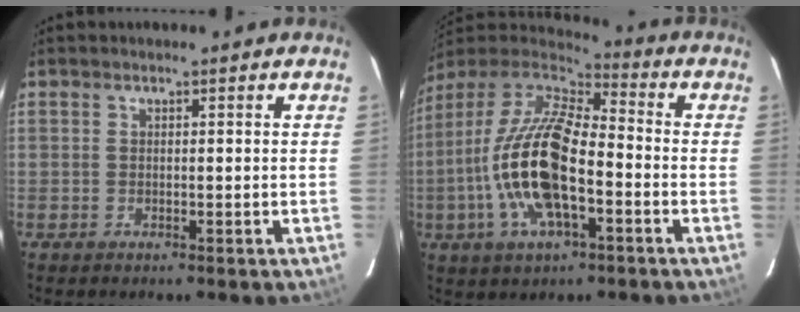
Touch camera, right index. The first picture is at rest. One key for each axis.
{"total": 19.3, "fx": -4.7, "fy": 7.8, "fz": 17.1, "tx": -0.347, "ty": -0.009, "tz": -0.094}